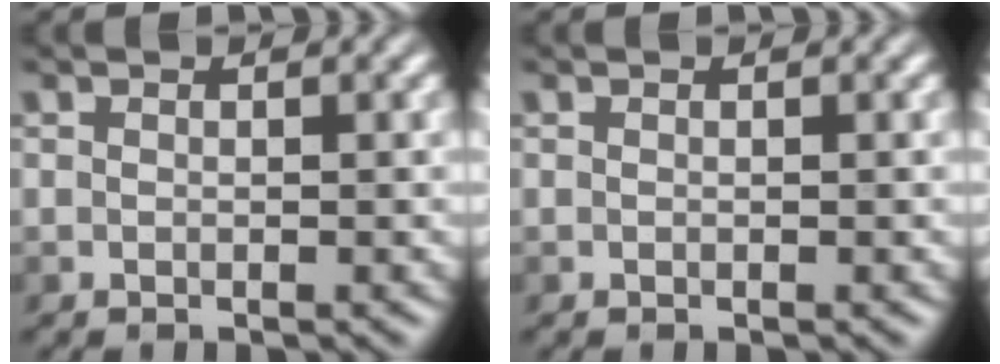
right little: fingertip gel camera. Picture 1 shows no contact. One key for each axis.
{"total": 0.0}